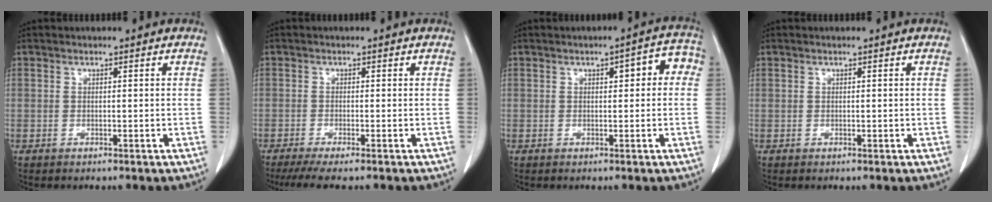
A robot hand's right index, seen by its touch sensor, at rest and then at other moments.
{"total": 5.0, "force": [-4.0, 0.1, 3.0], "torque": [-0.042, -0.011, -0.065]}
{"total": 5.2, "force": [1.1, 2.0, 4.7], "torque": [-0.047, 0.031, 0.007]}
{"total": 0.0}